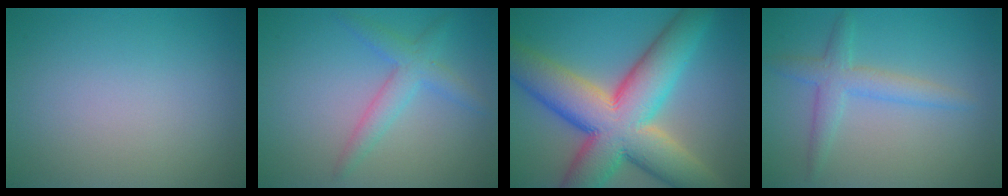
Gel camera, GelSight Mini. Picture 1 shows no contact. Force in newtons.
{"total": 2.1, "press": 2.1, "slide": 0.1}
{"total": 14.1, "press": 14.1, "slide": 0.6}
{"total": 3.0, "press": 3.0, "slide": 0.1}